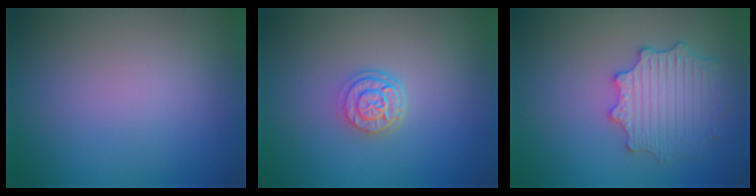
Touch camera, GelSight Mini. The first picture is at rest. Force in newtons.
{"total": 2.8, "press": 2.1, "slide": 1.8}
{"total": 4.1, "press": 4.0, "slide": 1.0}